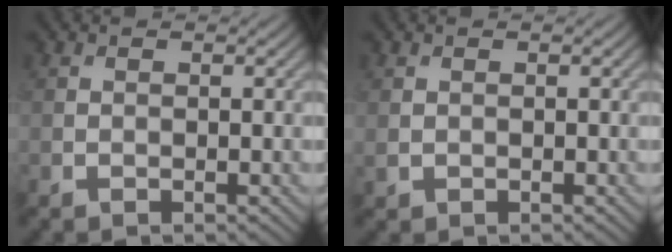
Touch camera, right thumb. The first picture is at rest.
{"total": 0.7, "force": [0.2, 0.6, 0.3], "torque": [-0.010, -0.003, 0.007]}